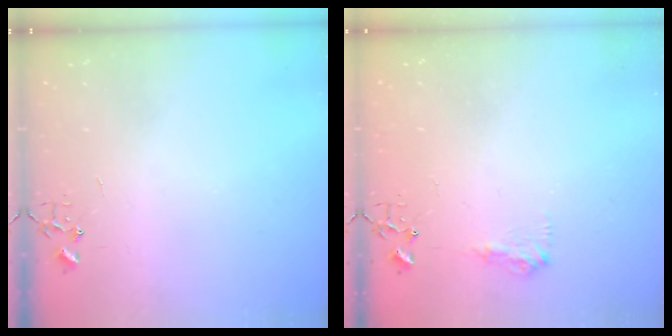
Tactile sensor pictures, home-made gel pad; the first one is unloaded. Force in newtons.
{"total": 7.9, "press": 7.9, "slide": 0.3}